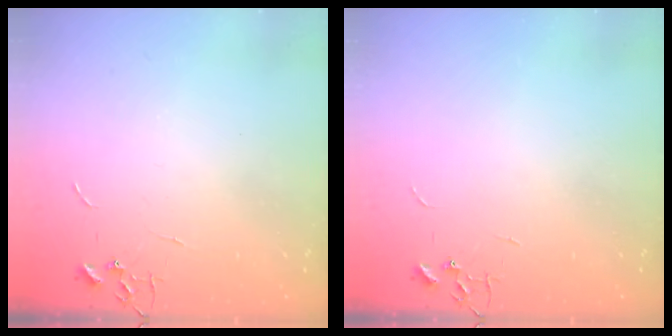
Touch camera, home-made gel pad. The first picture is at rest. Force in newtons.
{"total": 0.0}